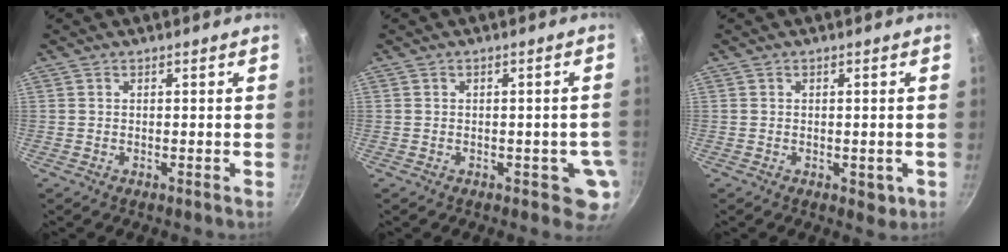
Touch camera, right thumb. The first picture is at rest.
{"total": 4.1, "force": [-0.7, 2.4, 3.2], "torque": [-0.010, 0.002, -0.008]}
{"total": 3.0, "force": [-0.8, 1.6, 2.4], "torque": [-0.023, -0.007, -0.007]}